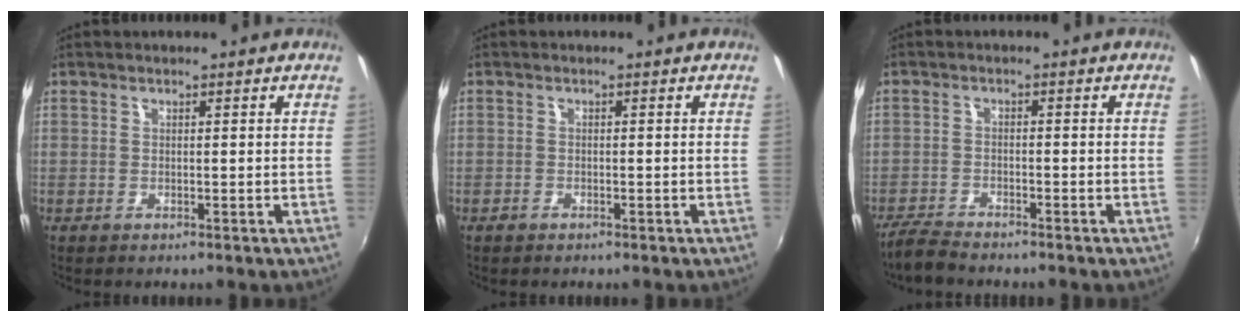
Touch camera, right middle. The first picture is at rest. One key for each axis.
{"total": 1.1, "fx": -0.9, "fy": 0.5, "fz": 0.3, "tx": -0.008, "ty": -0.003, "tz": -0.019}
{"total": 4.3, "fx": -4.1, "fy": 0.7, "fz": 1.2, "tx": -0.044, "ty": -0.014, "tz": -0.082}